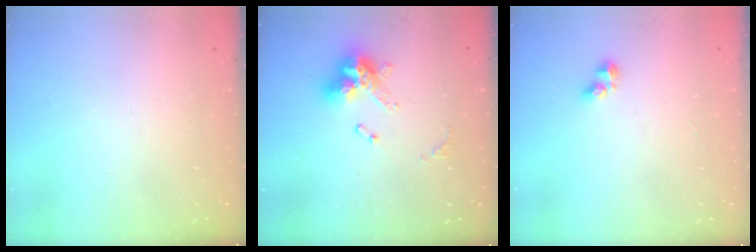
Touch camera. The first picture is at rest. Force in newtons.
{"total": 13.4, "press": 13.3, "slide": 1.2}
{"total": 2.6, "press": 2.5, "slide": 0.7}